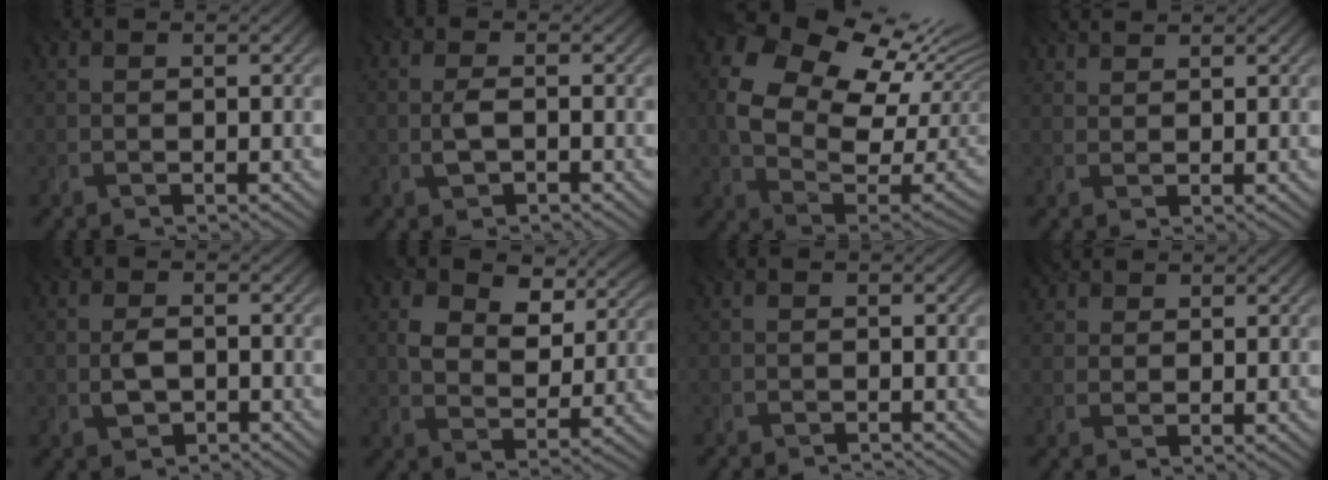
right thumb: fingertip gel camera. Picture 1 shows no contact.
{"total": 2.0, "force": [-0.4, 1.2, 1.6], "torque": [-0.042, -0.002, -0.008]}
{"total": 17.0, "force": [5.6, 10.9, 11.8], "torque": [-0.246, 0.002, 0.111]}
{"total": 2.0, "force": [2.0, 0.4, 0.2], "torque": [-0.012, 0.002, 0.039]}
{"total": 2.4, "force": [-0.7, 1.7, 1.5], "torque": [-0.033, -0.003, -0.012]}
{"total": 7.9, "force": [3.9, 5.1, 4.7], "torque": [-0.100, -0.009, 0.064]}
{"total": 1.1, "force": [-1.0, 0.0, -0.2], "torque": [0.007, -0.007, -0.021]}
{"total": 2.3, "force": [1.8, 1.3, 0.3], "torque": [-0.011, 0.007, 0.039]}